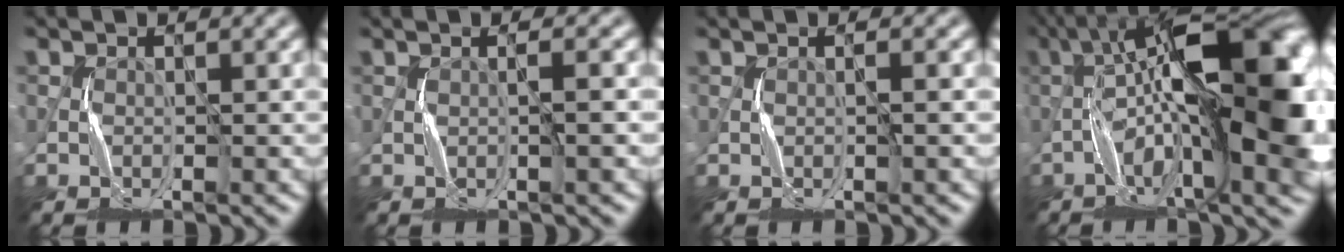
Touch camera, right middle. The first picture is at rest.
{"total": 2.7, "force": [0.4, 0.8, 2.6], "torque": [-0.020, 0.011, -0.010]}
{"total": 1.1, "force": [0.2, 0.1, 1.1], "torque": [-0.015, -0.003, -0.001]}
{"total": 18.6, "force": [-1.2, 6.2, 17.5], "torque": [-0.288, 0.029, -0.027]}